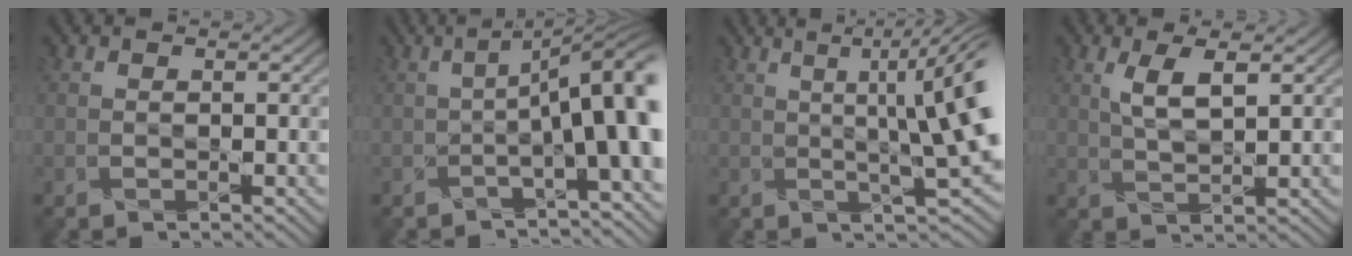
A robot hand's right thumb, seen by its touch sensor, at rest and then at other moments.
{"total": 10.8, "force": [-1.2, 2.8, 10.4], "torque": [-0.125, 0.008, -0.021]}
{"total": 10.6, "force": [1.7, 2.2, 10.3], "torque": [-0.113, 0.015, 0.031]}
{"total": 4.1, "force": [1.6, 1.4, 3.5], "torque": [-0.076, -0.006, 0.037]}